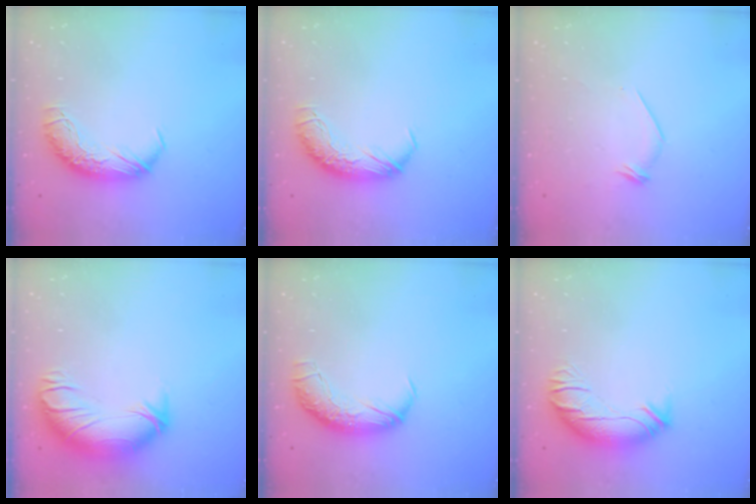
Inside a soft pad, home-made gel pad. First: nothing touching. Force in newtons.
{"total": 0.0}
{"total": 7.1, "press": 7.0, "slide": 0.8}
{"total": 3.1, "press": 0.1, "slide": 3.1}
{"total": 2.5, "press": 1.3, "slide": 2.2}
{"total": 2.6, "press": 0.9, "slide": 2.5}